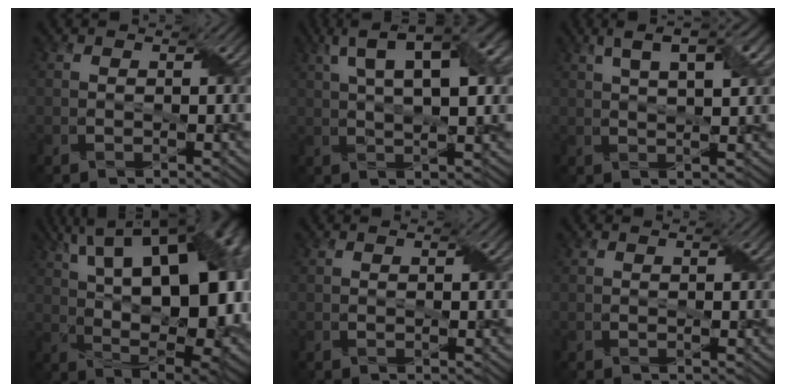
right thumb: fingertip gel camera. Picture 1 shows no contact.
{"total": 12.6, "force": [5.0, 4.4, 10.7], "torque": [-0.180, 0.023, 0.072]}
{"total": 8.3, "force": [3.7, 2.5, 7.0], "torque": [-0.119, 0.017, 0.055]}
{"total": 21.5, "force": [6.8, 10.0, 17.8], "torque": [-0.255, 0.048, 0.096]}
{"total": 0.0}
{"total": 0.0}